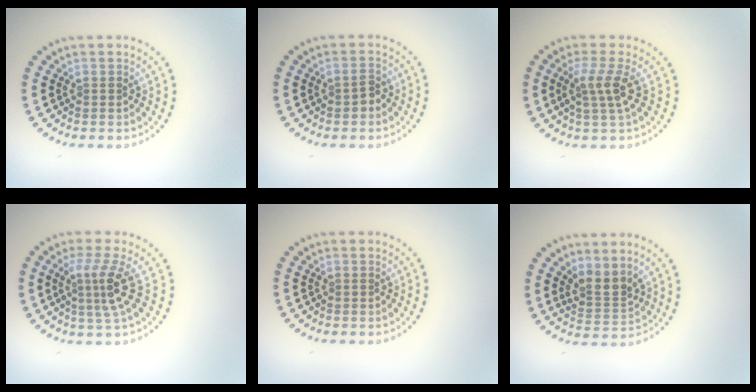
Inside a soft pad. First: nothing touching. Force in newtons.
{"total": 1.3, "press": 1.3, "slide": 0.2}
{"total": 2.7, "press": 2.0, "slide": 1.8}
{"total": 3.4, "press": 2.4, "slide": 2.5}
{"total": 0.0}
{"total": 2.5, "press": 1.9, "slide": 1.7}